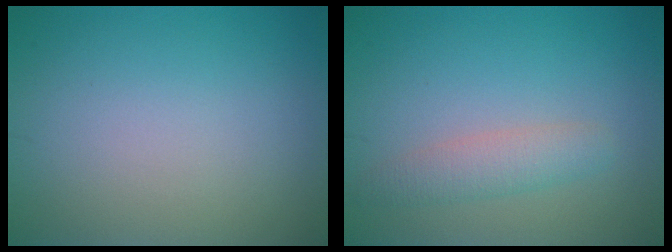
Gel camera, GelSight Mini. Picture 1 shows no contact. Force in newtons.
{"total": 2.4, "press": 2.4, "slide": 0.2}